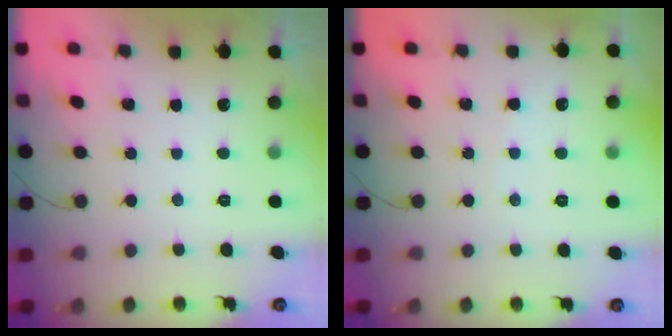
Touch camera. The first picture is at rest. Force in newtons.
{"total": 2.0, "press": 2.0, "slide": 0.2}